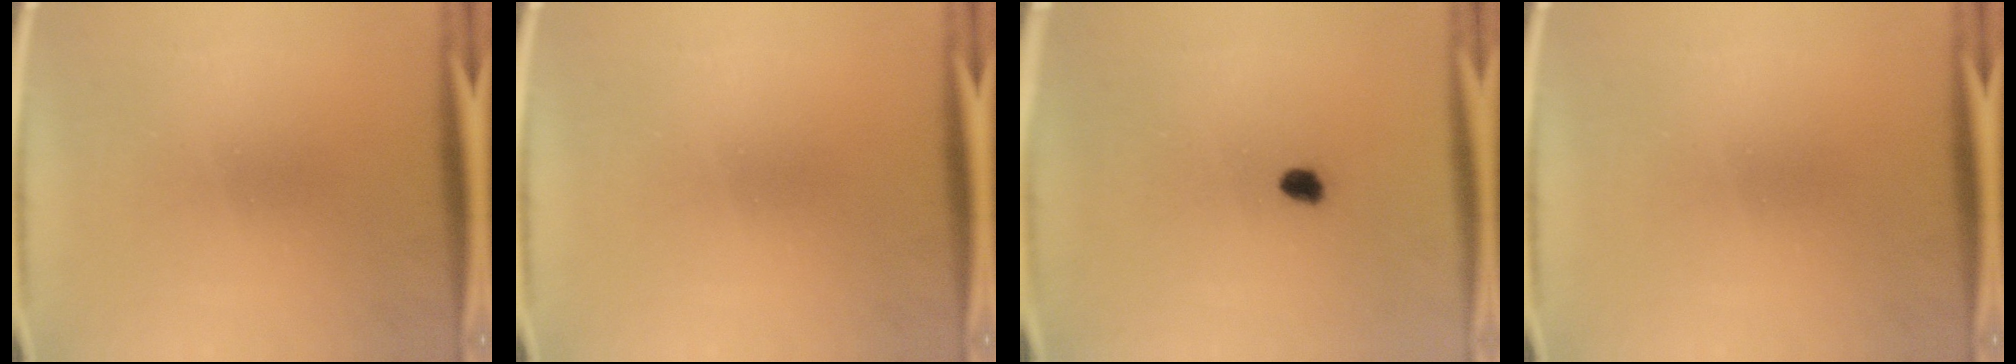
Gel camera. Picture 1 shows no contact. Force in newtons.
{"total": 0.0}
{"total": 3.0}
{"total": 0.0}